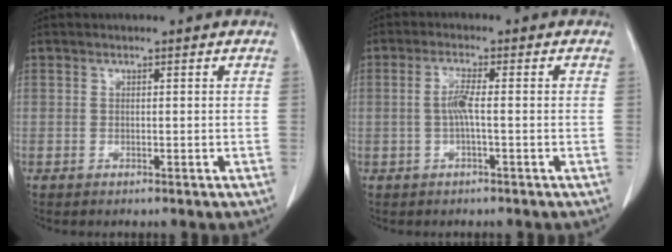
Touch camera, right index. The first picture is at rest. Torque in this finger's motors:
{"motor_torque": [0.52, 0.04, 0.35, 0.08]}